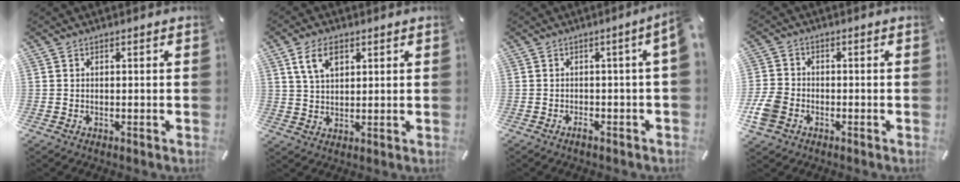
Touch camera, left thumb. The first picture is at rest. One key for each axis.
{"total": 6.5, "fx": 3.0, "fy": 4.0, "fz": 4.2, "tx": -0.090, "ty": 0.003, "tz": 0.054}
{"total": 4.2, "fx": -0.9, "fy": 0.2, "fz": 4.1, "tx": -0.068, "ty": -0.003, "tz": -0.015}
{"total": 7.5, "fx": -2.5, "fy": 6.4, "fz": 3.0, "tx": -0.076, "ty": 0.015, "tz": -0.047}